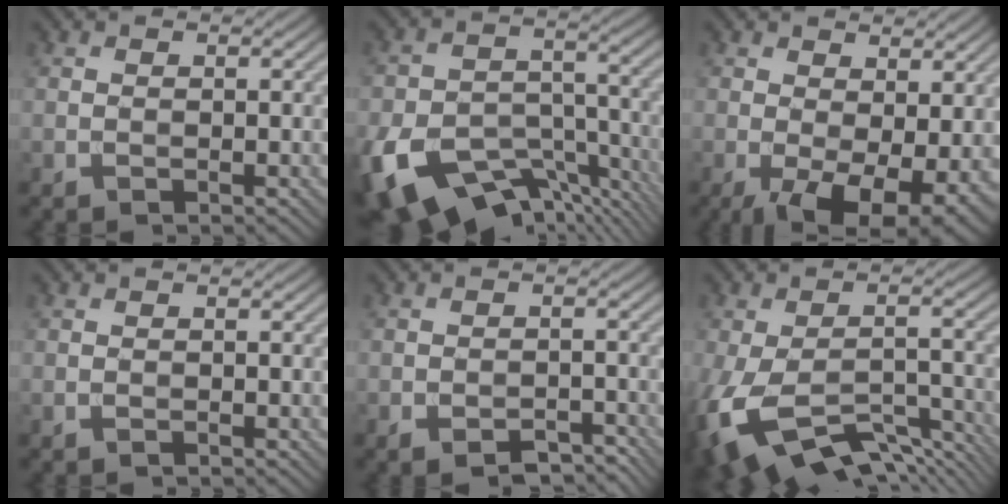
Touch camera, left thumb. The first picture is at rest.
{"total": 14.9, "force": [-9.4, 8.1, 8.3], "torque": [-0.178, -0.033, -0.142]}
{"total": 9.6, "force": [-2.1, 4.6, 8.1], "torque": [-0.133, -0.016, -0.023]}
{"total": 0.0}
{"total": 4.4, "force": [-3.0, 2.0, 2.5], "torque": [-0.037, -0.002, -0.042]}
{"total": 12.2, "force": [-7.0, 5.3, 8.5], "torque": [-0.181, -0.038, -0.109]}